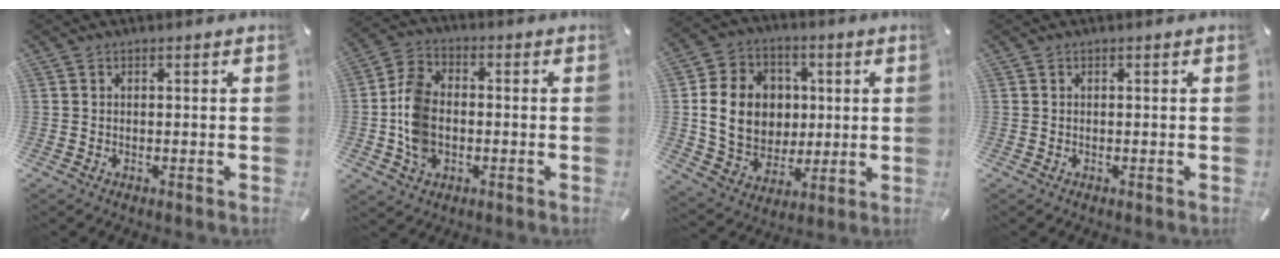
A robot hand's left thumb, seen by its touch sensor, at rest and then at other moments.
{"total": 9.7, "force": [-1.6, 7.2, 6.3], "torque": [-0.148, 0.013, -0.028]}
{"total": 15.6, "force": [1.4, 13.6, 7.5], "torque": [-0.143, 0.008, 0.033]}
{"total": 0.0}